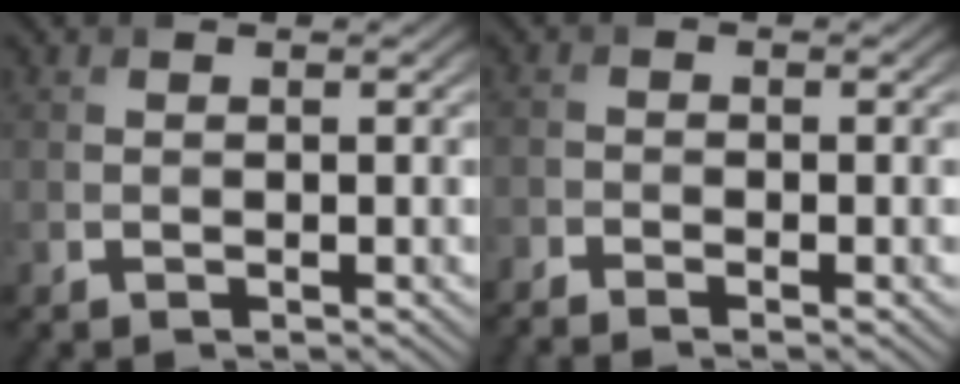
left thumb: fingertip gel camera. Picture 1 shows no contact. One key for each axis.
{"total": 2.1, "fx": -2.0, "fy": -0.2, "fz": 0.6, "tx": -0.014, "ty": -0.008, "tz": -0.045}